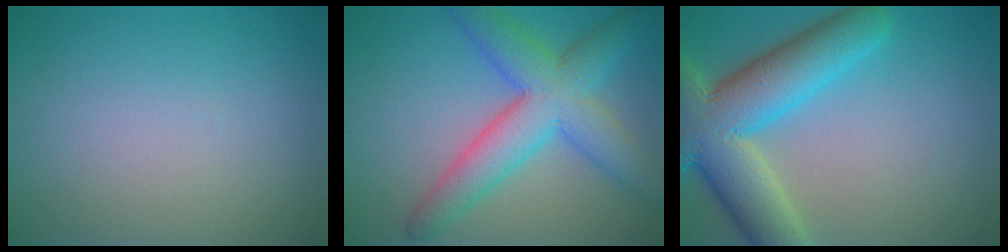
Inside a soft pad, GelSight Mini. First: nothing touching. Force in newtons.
{"total": 7.7, "press": 7.7, "slide": 0.1}
{"total": 10.2, "press": 10.2, "slide": 0.6}